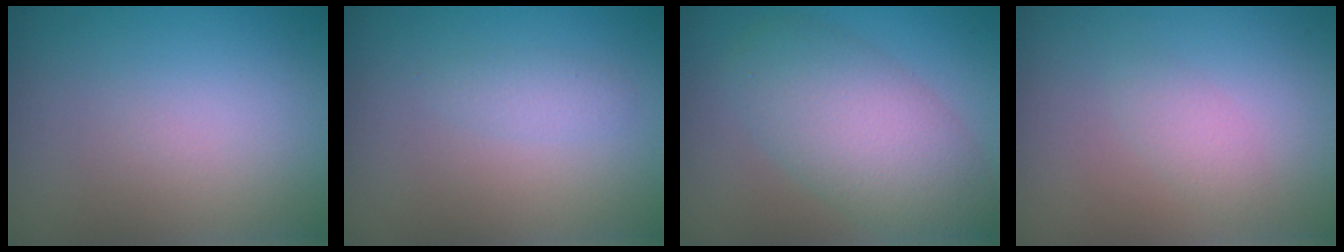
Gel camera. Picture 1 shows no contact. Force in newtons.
{"total": 1.1, "press": 1.0, "slide": 0.1}
{"total": 6.9, "press": 6.9, "slide": 0.2}
{"total": 1.4, "press": 1.4, "slide": 0.1}